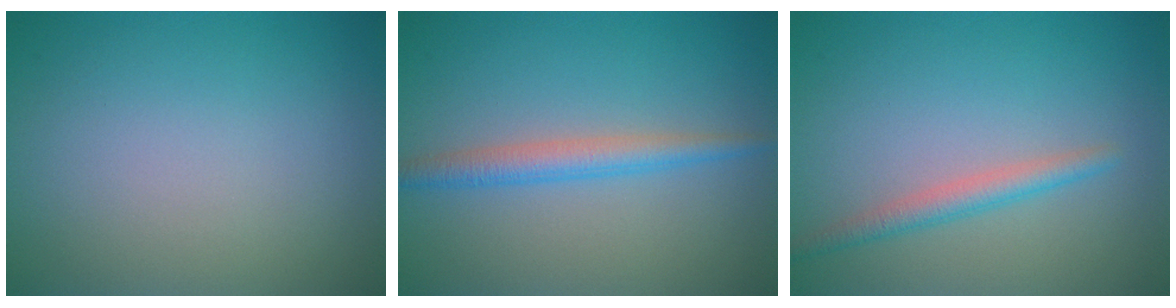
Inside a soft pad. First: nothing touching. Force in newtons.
{"total": 2.7, "press": 2.7, "slide": 0.1}
{"total": 2.1, "press": 2.1, "slide": 0.1}